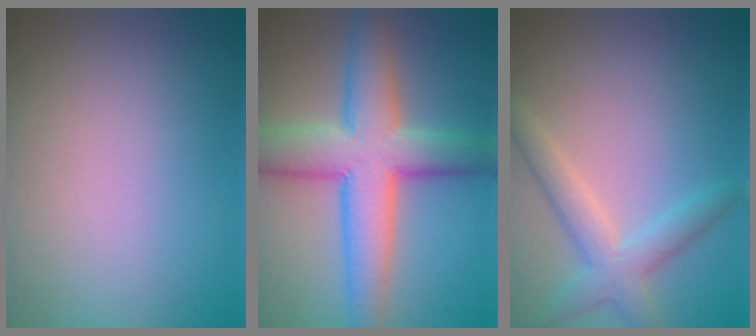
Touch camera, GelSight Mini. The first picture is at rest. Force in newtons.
{"total": 9.3, "press": 9.3, "slide": 0.1}
{"total": 3.5, "press": 3.5, "slide": 0.0}